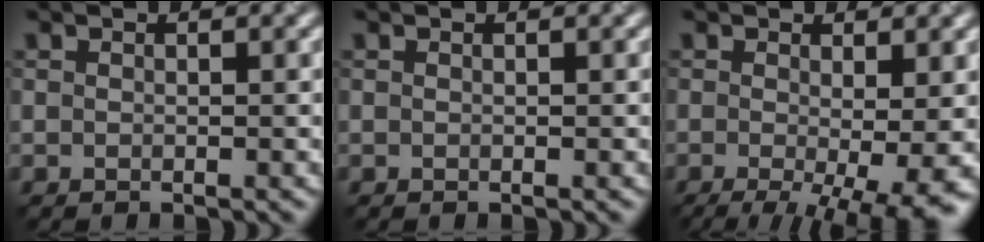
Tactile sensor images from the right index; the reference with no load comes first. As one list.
[{"total": 0.0}, {"total": 9.2, "force": [-2.5, 2.9, 8.4], "torque": [-0.116, -0.019, -0.026]}]